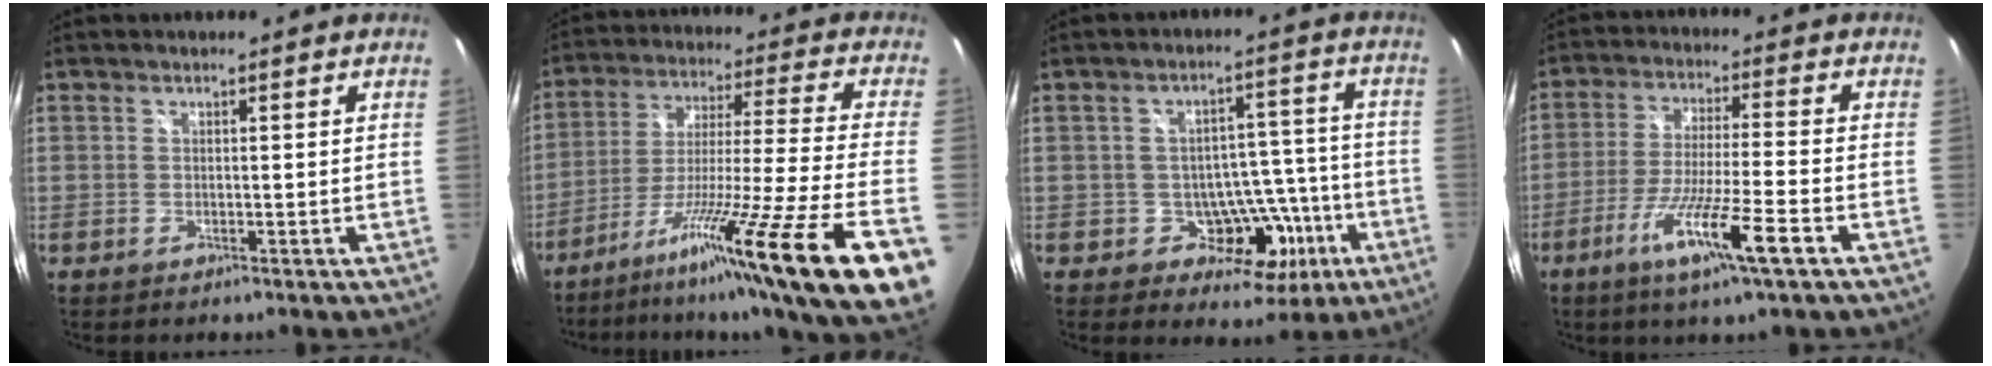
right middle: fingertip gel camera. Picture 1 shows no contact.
{"total": 23.8, "force": [-15.3, -1.3, 18.2], "torque": [-0.267, -0.061, -0.242]}
{"total": 9.3, "force": [-3.9, 7.4, 4.2], "torque": [-0.059, 0.030, -0.038]}
{"total": 11.9, "force": [-6.3, 0.0, 10.1], "torque": [-0.200, -0.019, -0.115]}